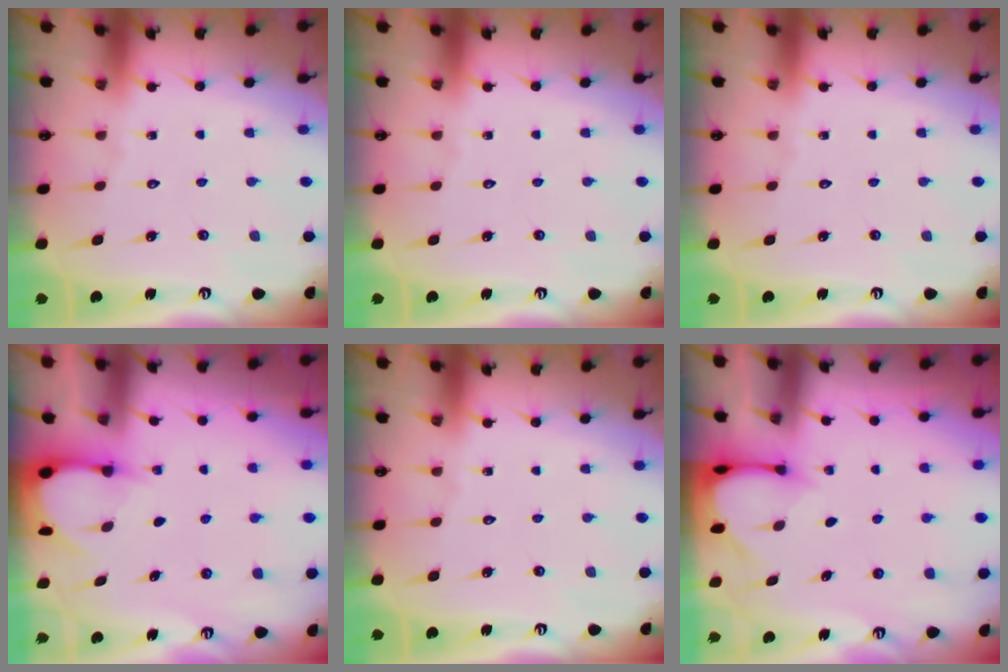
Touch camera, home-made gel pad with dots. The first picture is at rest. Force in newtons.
{"total": 0.0}
{"total": 0.0}
{"total": 3.1, "press": 3.1, "slide": 0.4}
{"total": 0.0}
{"total": 3.5, "press": 3.4, "slide": 0.2}